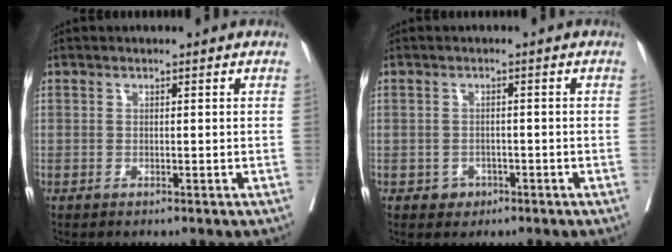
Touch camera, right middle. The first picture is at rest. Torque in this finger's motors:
{"motor_torque": [0.33, -0.28, 0.12, 0.01]}